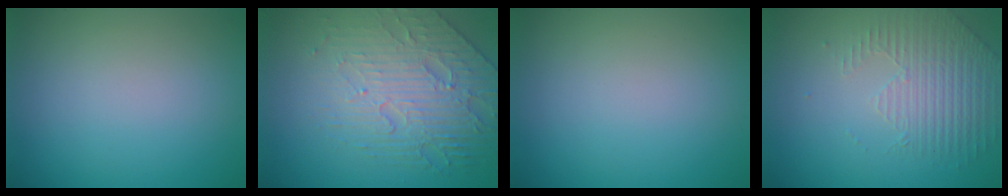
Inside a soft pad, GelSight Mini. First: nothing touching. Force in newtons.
{"total": 5.5, "press": 4.7, "slide": 2.9}
{"total": 0.0}
{"total": 2.1, "press": 1.8, "slide": 1.0}